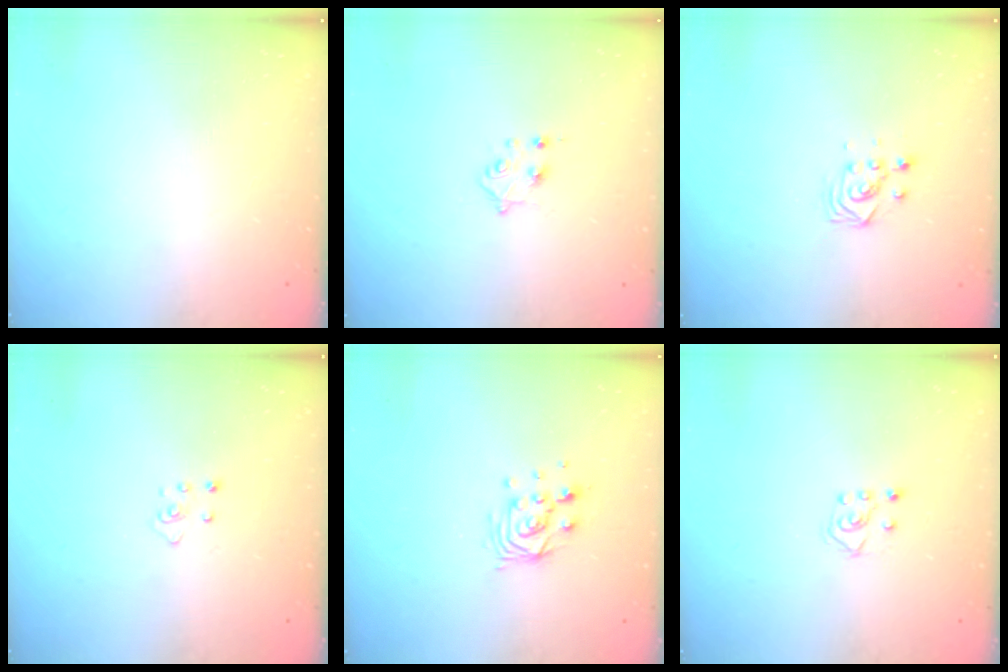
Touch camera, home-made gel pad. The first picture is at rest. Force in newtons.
{"total": 4.1, "press": 4.1, "slide": 0.5}
{"total": 3.7, "press": 3.7, "slide": 0.2}
{"total": 2.5, "press": 2.4, "slide": 0.3}
{"total": 8.2, "press": 8.2, "slide": 0.6}
{"total": 4.9, "press": 4.8, "slide": 0.8}